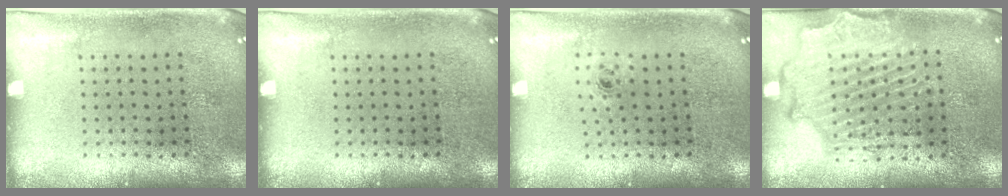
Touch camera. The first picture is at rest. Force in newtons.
{"total": 0.0}
{"total": 0.5, "press": 0.3, "slide": 0.4}
{"total": 2.1, "press": 2.0, "slide": 0.4}